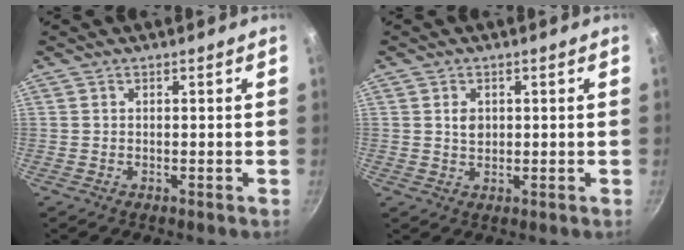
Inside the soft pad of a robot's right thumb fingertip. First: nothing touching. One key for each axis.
{"total": 2.6, "fx": 0.6, "fy": 2.0, "fz": 1.6, "tx": -0.020, "ty": -0.002, "tz": 0.010}